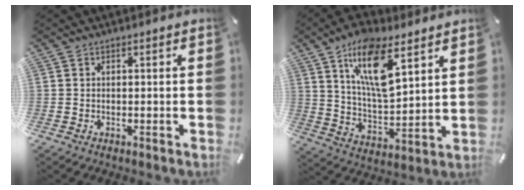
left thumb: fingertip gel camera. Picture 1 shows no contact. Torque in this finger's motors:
{"motor_torque": [1.14, 1.14, 1.40, -1.37, 0.32]}